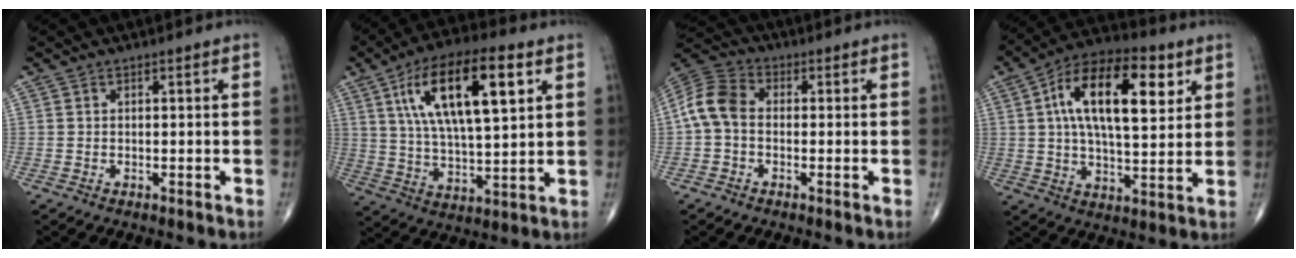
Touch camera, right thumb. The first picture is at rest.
{"total": 19.7, "force": [7.3, 7.2, 16.8], "torque": [-0.281, -0.010, 0.126]}
{"total": 8.1, "force": [-0.5, 5.7, 5.7], "torque": [-0.110, 0.023, -0.025]}
{"total": 19.4, "force": [6.0, 8.8, 16.3], "torque": [-0.253, 0.000, 0.090]}